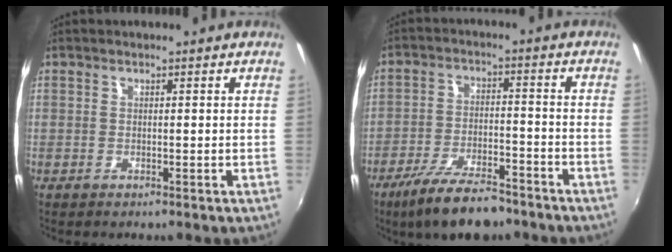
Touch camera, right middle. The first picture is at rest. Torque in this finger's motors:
{"motor_torque": [1.15, -0.98, 0.70, 0.21]}